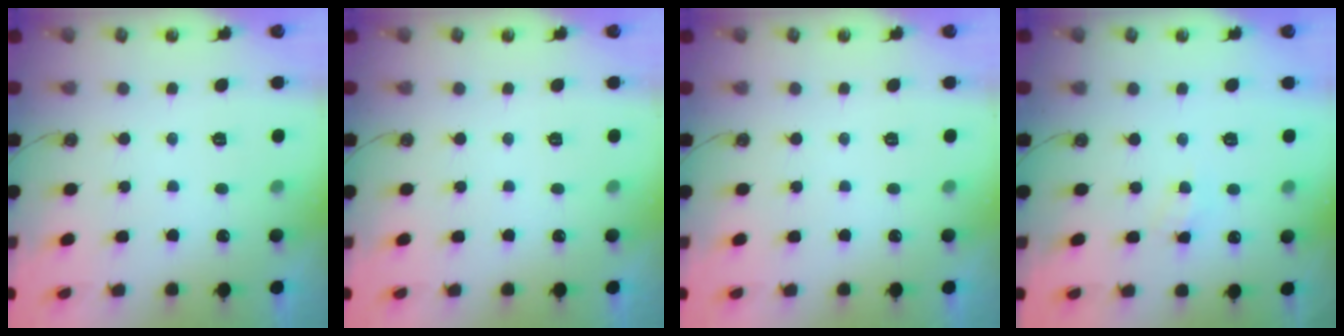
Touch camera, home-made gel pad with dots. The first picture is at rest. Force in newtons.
{"total": 0.0}
{"total": 0.0}
{"total": 4.3, "press": 4.2, "slide": 0.6}